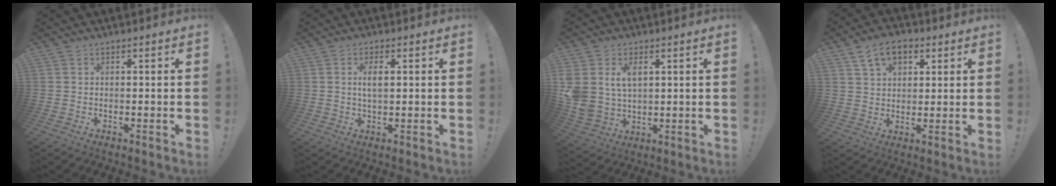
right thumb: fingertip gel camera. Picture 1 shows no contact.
{"total": 3.9, "force": [0.9, 1.5, 3.4], "torque": [-0.054, -0.002, 0.011]}
{"total": 9.1, "force": [3.6, 6.7, 5.0], "torque": [-0.096, -0.011, 0.074]}
{"total": 9.3, "force": [4.6, 6.0, 5.4], "torque": [-0.076, -0.003, 0.086]}